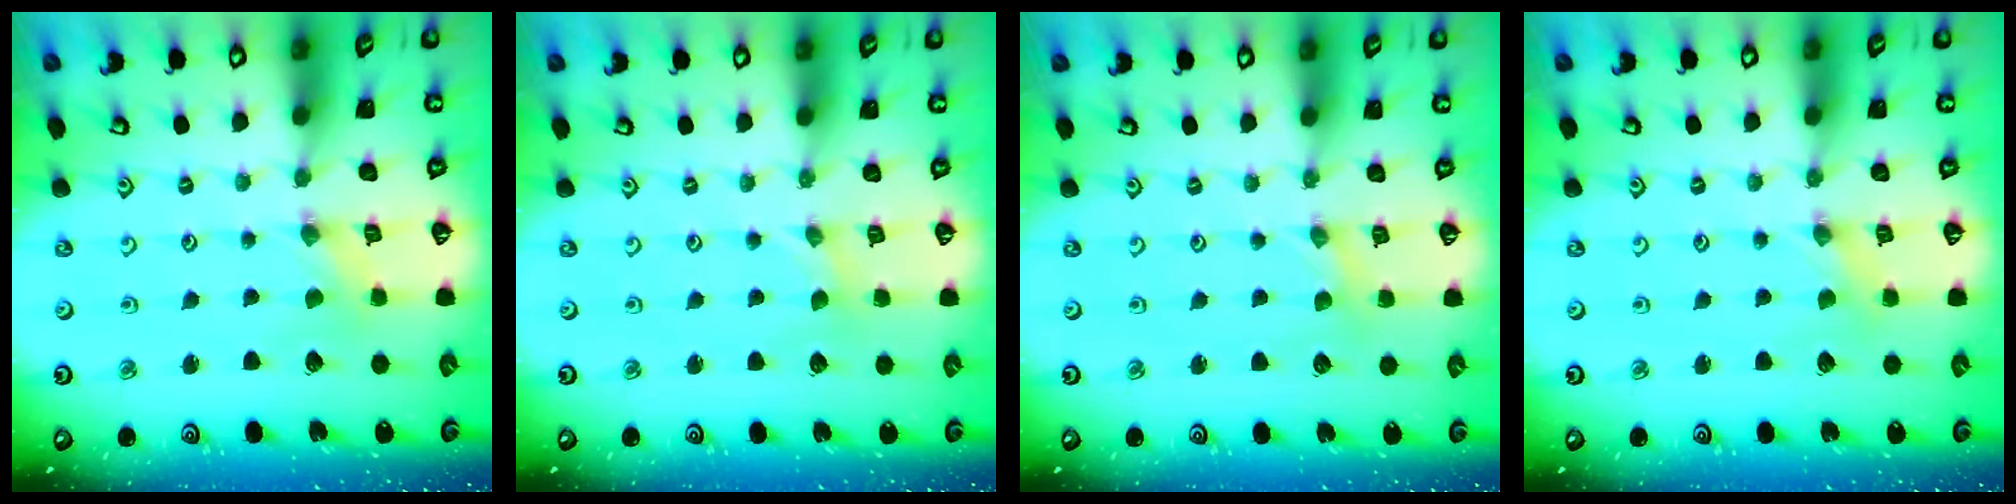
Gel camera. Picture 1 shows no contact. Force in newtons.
{"total": 0.0}
{"total": 0.5, "press": 0.5, "slide": 0.1}
{"total": 0.0}